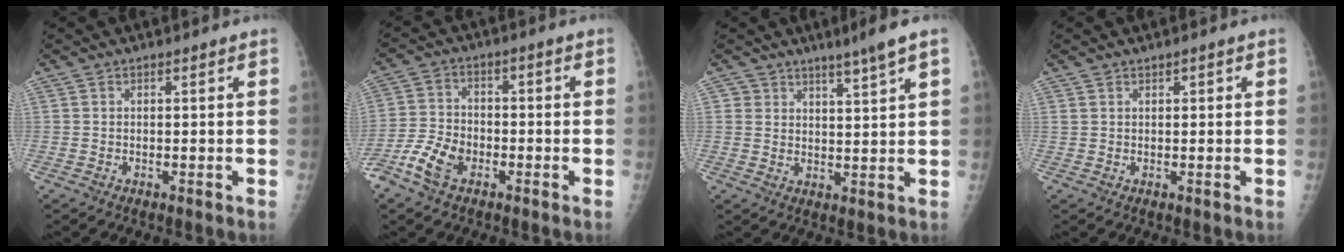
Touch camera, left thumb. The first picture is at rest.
{"total": 8.2, "force": [-4.3, 5.1, 4.8], "torque": [-0.094, 0.018, -0.087]}
{"total": 4.9, "force": [3.5, 0.2, 3.4], "torque": [-0.047, -0.027, 0.057]}
{"total": 1.0, "force": [0.6, 0.8, 0.3], "torque": [0.004, -0.001, 0.008]}